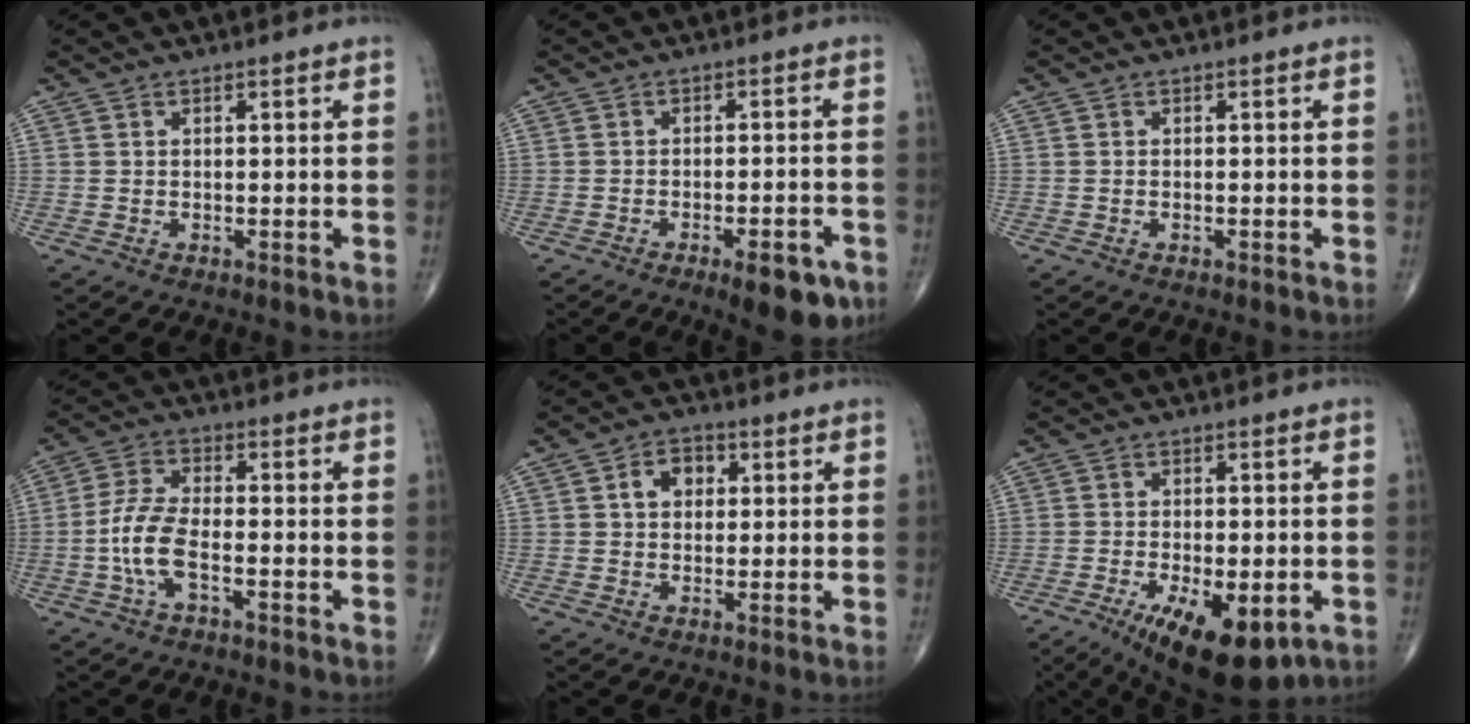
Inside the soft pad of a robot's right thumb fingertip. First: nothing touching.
{"total": 8.1, "force": [-4.5, 2.8, 6.1], "torque": [-0.065, 0.014, -0.056]}
{"total": 0.0}
{"total": 7.7, "force": [-2.4, 3.2, 6.6], "torque": [-0.150, 0.024, -0.050]}
{"total": 5.1, "force": [1.1, 3.9, 3.2], "torque": [-0.034, 0.011, 0.013]}
{"total": 14.9, "force": [-6.6, 6.3, 11.8], "torque": [-0.168, -0.002, -0.086]}